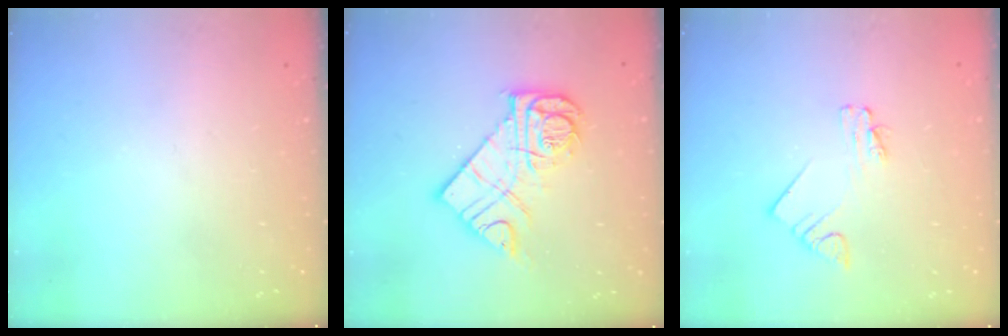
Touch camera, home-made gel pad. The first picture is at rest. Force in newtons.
{"total": 13.9, "press": 13.8, "slide": 1.5}
{"total": 1.9, "press": 1.9, "slide": 0.1}